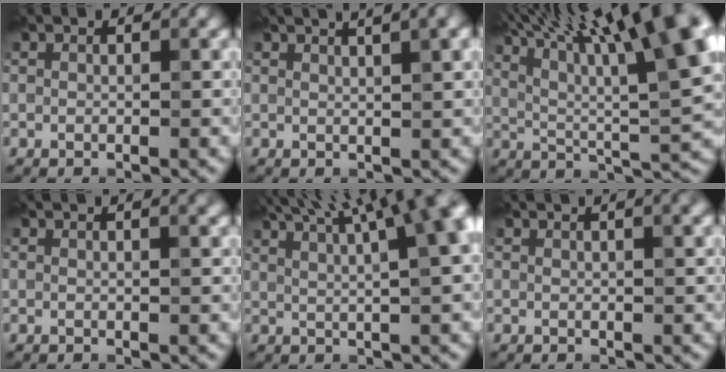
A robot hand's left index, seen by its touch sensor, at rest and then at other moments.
{"total": 5.4, "force": [3.1, 1.6, 4.1], "torque": [-0.034, 0.027, 0.026]}
{"total": 16.7, "force": [8.7, 4.6, 13.5], "torque": [-0.210, 0.028, 0.134]}
{"total": 1.5, "force": [1.0, 0.4, 1.0], "torque": [-0.007, 0.001, 0.009]}
{"total": 18.1, "force": [9.2, 7.1, 13.9], "torque": [-0.142, 0.087, 0.099]}
{"total": 3.1, "force": [1.6, 1.1, 2.4], "torque": [-0.011, 0.007, 0.012]}